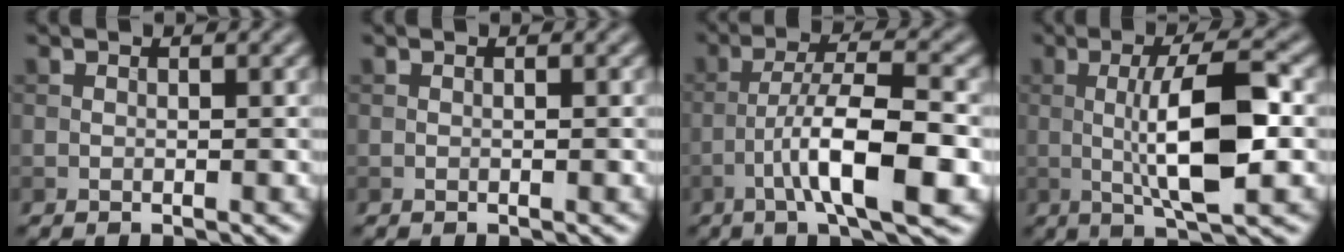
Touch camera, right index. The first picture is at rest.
{"total": 0.0}
{"total": 8.5, "force": [-3.1, 1.8, 7.7], "torque": [-0.126, 0.013, -0.057]}
{"total": 8.5, "force": [-0.3, 2.1, 8.2], "torque": [-0.135, 0.000, -0.005]}